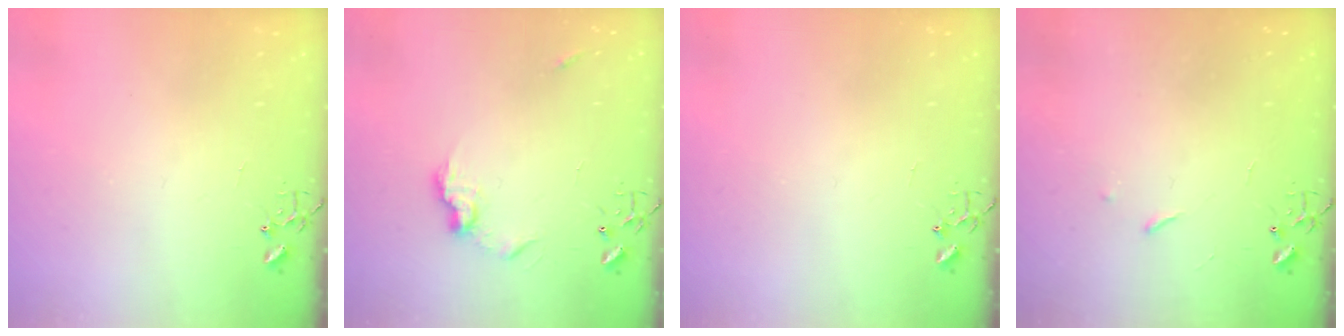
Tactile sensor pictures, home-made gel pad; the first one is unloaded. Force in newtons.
{"total": 8.8, "press": 8.8, "slide": 0.4}
{"total": 0.0}
{"total": 2.9, "press": 2.8, "slide": 0.5}